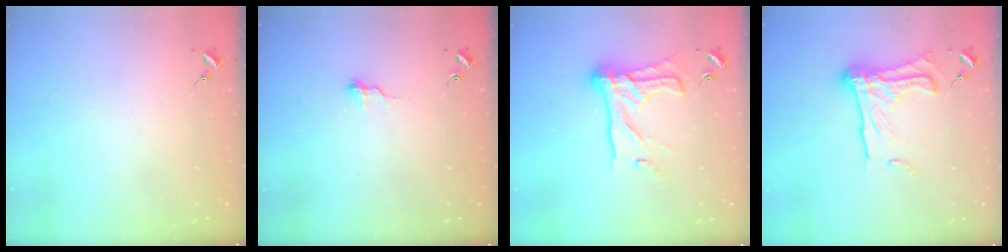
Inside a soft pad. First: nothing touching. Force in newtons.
{"total": 8.3, "press": 8.3, "slide": 0.7}
{"total": 19.9, "press": 19.8, "slide": 1.8}
{"total": 18.7, "press": 18.7, "slide": 1.5}